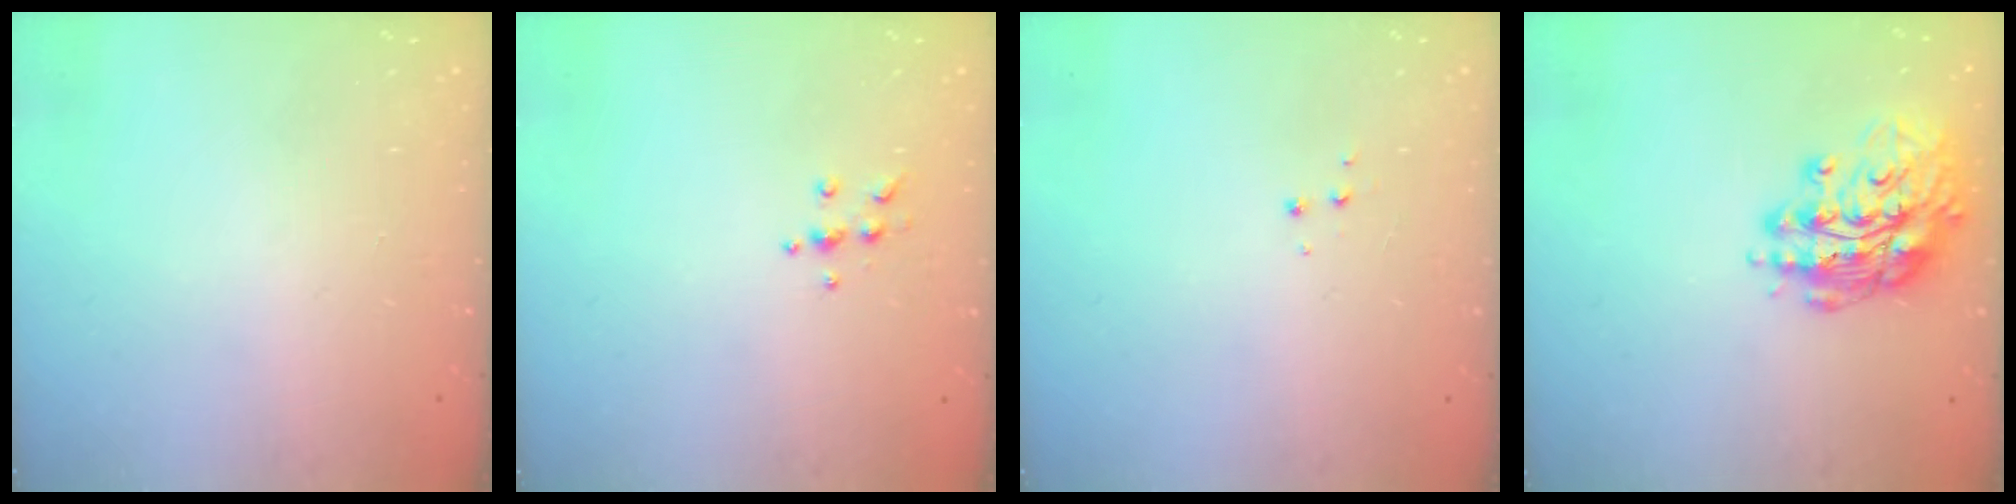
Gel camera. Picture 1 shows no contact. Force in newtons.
{"total": 5.6, "press": 5.6, "slide": 0.7}
{"total": 3.9, "press": 3.9, "slide": 0.5}
{"total": 15.2, "press": 15.2, "slide": 0.8}